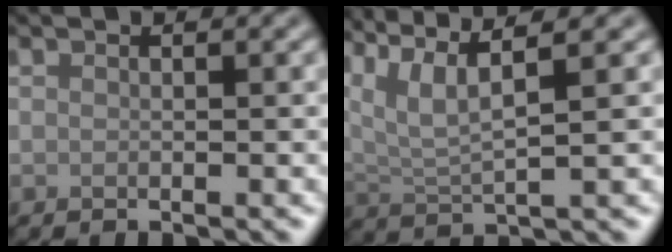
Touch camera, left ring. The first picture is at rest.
{"total": 6.9, "force": [4.4, 1.5, 5.1], "torque": [-0.108, 0.015, 0.079]}